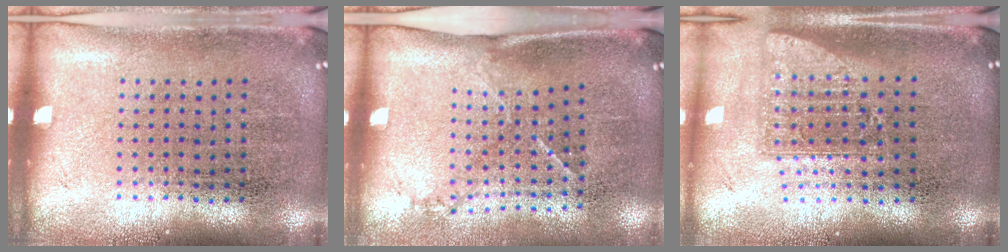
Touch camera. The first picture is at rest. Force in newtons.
{"total": 1.5, "press": 1.0, "slide": 1.1}
{"total": 1.6, "press": 1.1, "slide": 1.0}